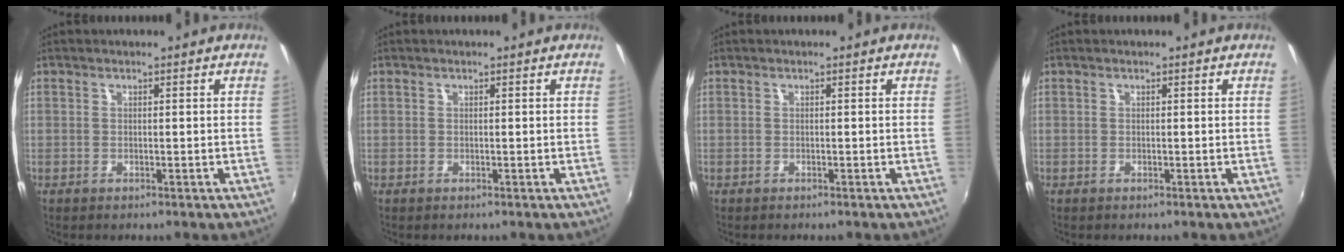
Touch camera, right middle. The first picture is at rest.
{"total": 0.0}
{"total": 0.0}
{"total": 0.0}